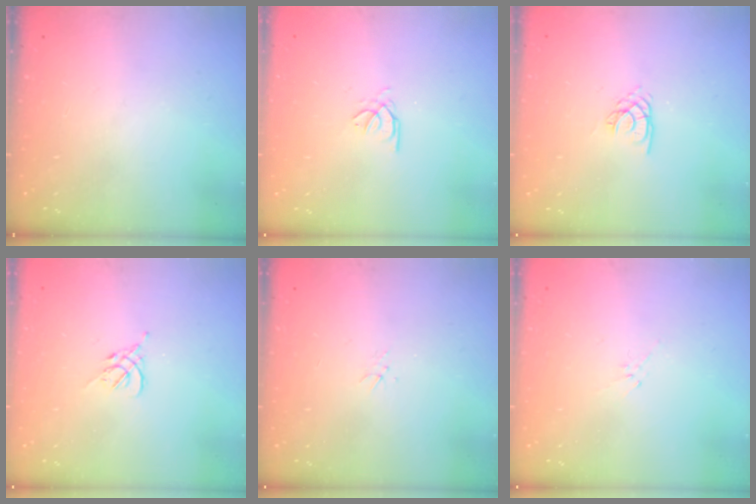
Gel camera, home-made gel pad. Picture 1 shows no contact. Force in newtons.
{"total": 0.9, "press": 0.8, "slide": 0.4}
{"total": 1.8, "press": 1.8, "slide": 0.2}
{"total": 1.2, "press": 1.1, "slide": 0.5}
{"total": 1.5, "press": 1.5, "slide": 0.2}
{"total": 2.1, "press": 2.0, "slide": 0.6}